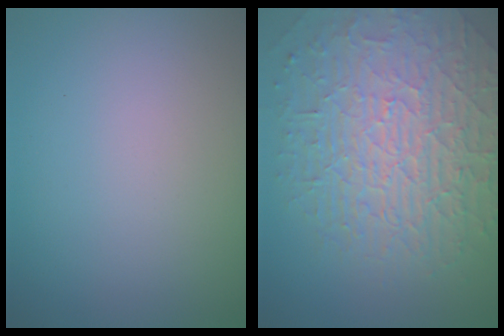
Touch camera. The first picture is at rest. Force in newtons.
{"total": 9.6, "press": 6.2, "slide": 7.4}